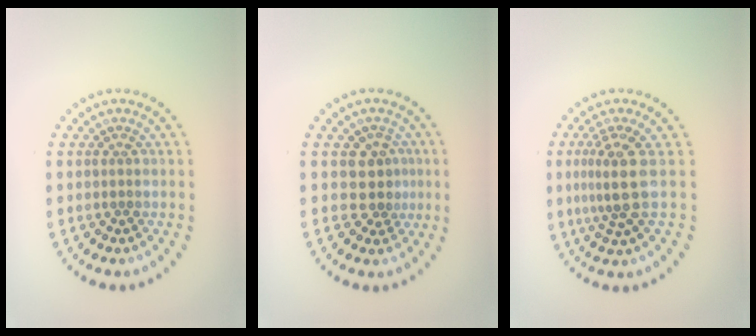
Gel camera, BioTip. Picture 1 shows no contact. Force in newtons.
{"total": 2.5, "press": 2.1, "slide": 1.3}
{"total": 3.2, "press": 2.4, "slide": 2.2}